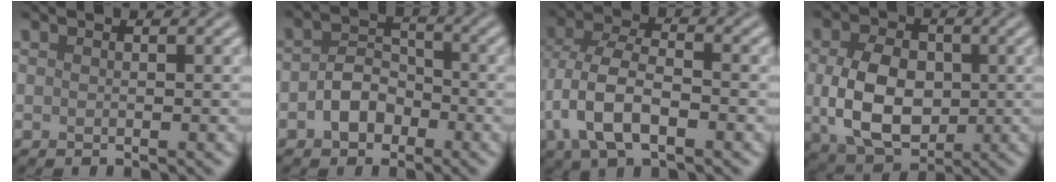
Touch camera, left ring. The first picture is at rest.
{"total": 3.4, "force": [-1.4, 2.5, 1.8], "torque": [-0.029, 0.008, -0.029]}
{"total": 7.1, "force": [-2.6, 3.7, 5.5], "torque": [-0.122, 0.003, -0.059]}
{"total": 7.7, "force": [-0.3, 5.4, 5.5], "torque": [-0.115, -0.007, -0.003]}